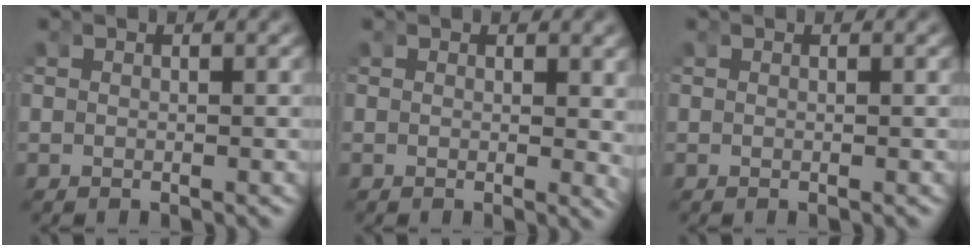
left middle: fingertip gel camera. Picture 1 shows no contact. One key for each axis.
{"total": 0.9, "fx": 0.4, "fy": 0.2, "fz": 0.8, "tx": -0.005, "ty": -0.005, "tz": 0.005}
{"total": 0.0}